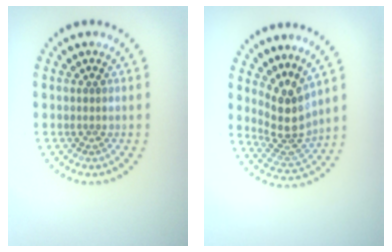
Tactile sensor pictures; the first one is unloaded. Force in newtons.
{"total": 3.8, "press": 2.9, "slide": 2.4}